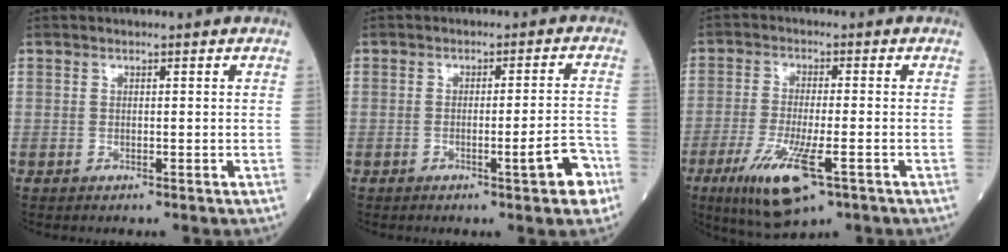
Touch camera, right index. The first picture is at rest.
{"total": 5.6, "force": [-2.9, 0.4, 4.8], "torque": [-0.055, 0.006, -0.039]}
{"total": 10.7, "force": [-5.0, 2.2, 9.2], "torque": [-0.181, -0.030, -0.081]}